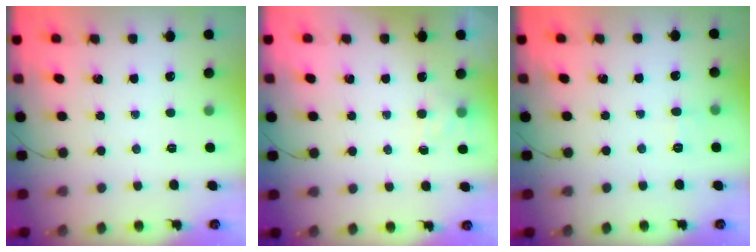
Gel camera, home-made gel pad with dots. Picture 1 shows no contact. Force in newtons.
{"total": 4.4, "press": 4.2, "slide": 1.4}
{"total": 4.7, "press": 4.5, "slide": 1.4}